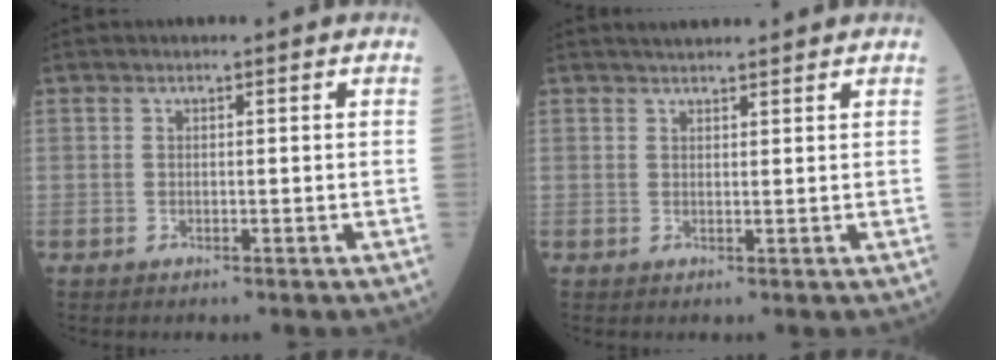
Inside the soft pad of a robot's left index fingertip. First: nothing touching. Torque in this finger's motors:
{"motor_torque": [-0.05, 0.00, -0.02, 0.00]}